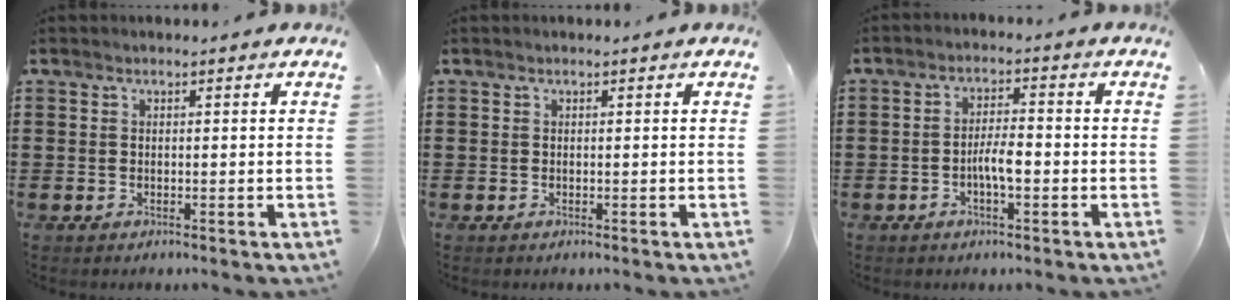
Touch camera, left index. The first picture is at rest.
{"total": 0.0}
{"total": 4.1, "force": [-1.2, 1.1, 3.7], "torque": [-0.073, 0.005, -0.024]}